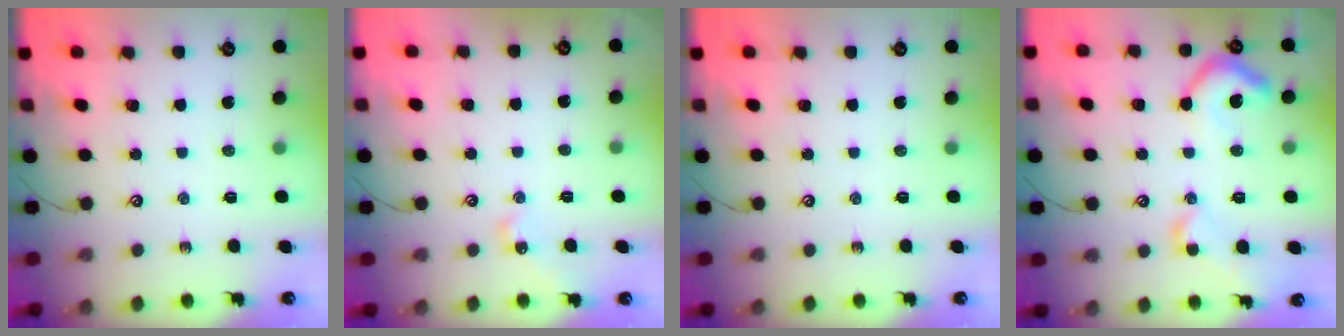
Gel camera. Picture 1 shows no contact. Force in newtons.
{"total": 5.1, "press": 5.1, "slide": 0.1}
{"total": 0.0}
{"total": 9.8, "press": 9.7, "slide": 1.3}